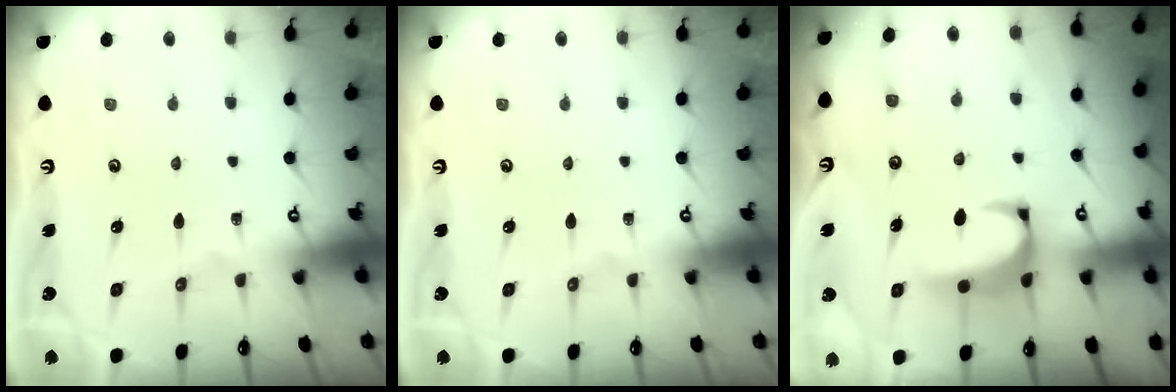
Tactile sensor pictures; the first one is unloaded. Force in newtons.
{"total": 0.0}
{"total": 2.2, "press": 2.0, "slide": 1.0}